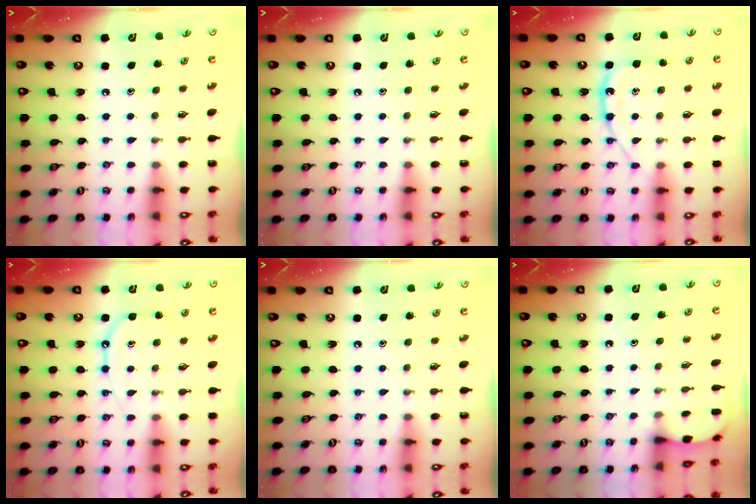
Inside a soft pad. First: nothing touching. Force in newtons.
{"total": 0.0}
{"total": 13.4, "press": 13.3, "slide": 1.1}
{"total": 8.5, "press": 8.5, "slide": 0.9}
{"total": 0.0}
{"total": 1.8, "press": 1.7, "slide": 0.2}